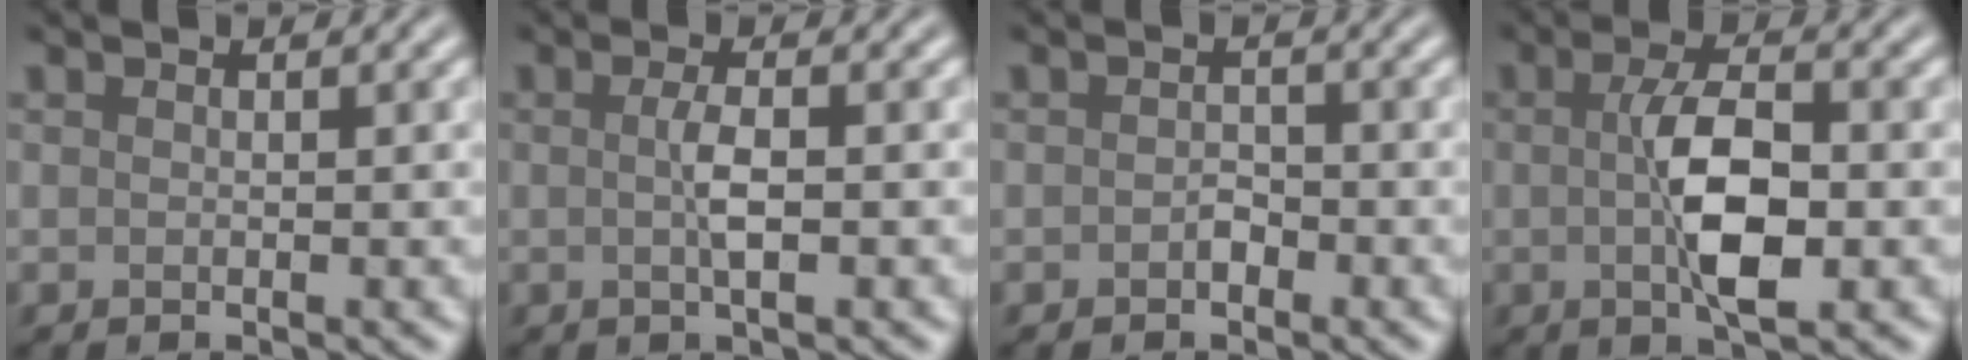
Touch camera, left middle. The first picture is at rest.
{"total": 2.1, "force": [0.0, 0.4, 2.0], "torque": [-0.039, 0.000, -0.003]}
{"total": 1.1, "force": [-0.5, 0.7, 0.6], "torque": [-0.012, 0.000, -0.010]}
{"total": 5.5, "force": [-0.3, 1.9, 5.2], "torque": [-0.099, 0.001, -0.007]}